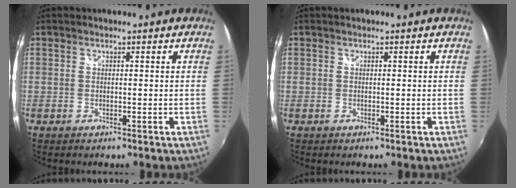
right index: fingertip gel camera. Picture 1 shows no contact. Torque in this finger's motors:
{"motor_torque": [-0.01, 0.00, 0.00, 0.00]}